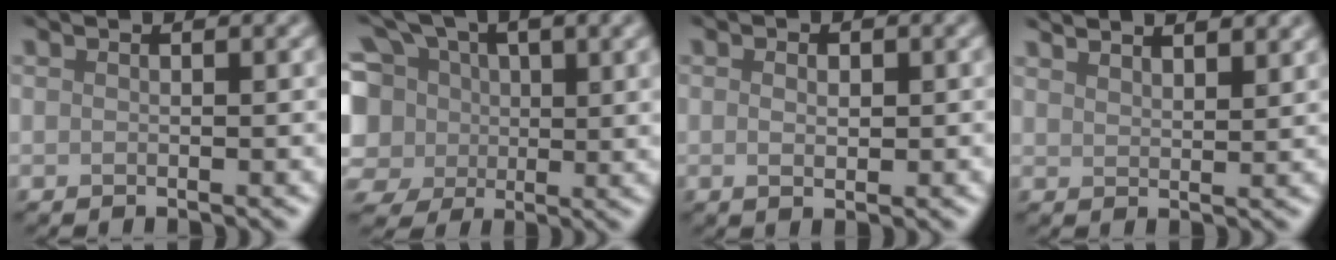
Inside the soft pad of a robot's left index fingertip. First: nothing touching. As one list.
[{"total": 8.4, "force": [0.7, 7.0, 4.4], "torque": [-0.104, 0.014, -0.008]}, {"total": 1.4, "force": [0.2, 0.8, 1.2], "torque": [-0.020, 0.000, 0.004]}, {"total": 4.2, "force": [3.5, 1.2, 1.9], "torque": [-0.015, 0.012, 0.040]}]